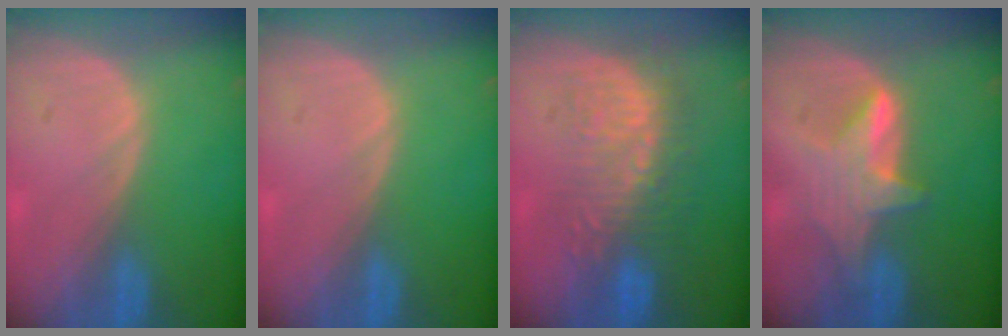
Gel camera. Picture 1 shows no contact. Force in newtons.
{"total": 0.0}
{"total": 8.9, "press": 8.5, "slide": 2.5}
{"total": 5.6, "press": 5.6, "slide": 0.4}